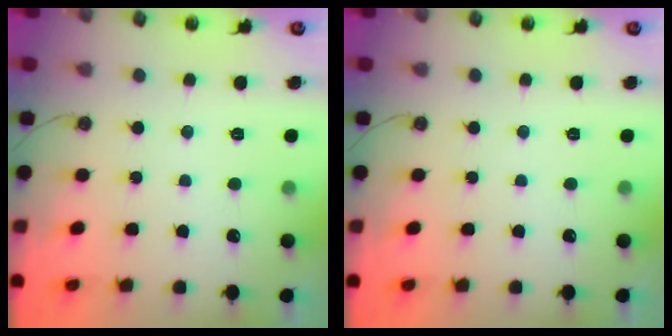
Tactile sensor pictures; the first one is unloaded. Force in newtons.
{"total": 0.0}